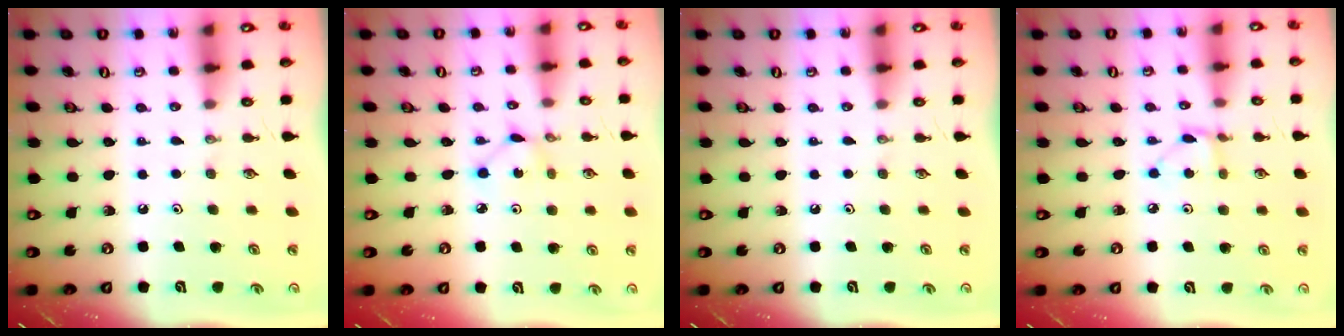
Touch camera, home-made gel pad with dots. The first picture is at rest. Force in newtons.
{"total": 2.0, "press": 1.9, "slide": 0.2}
{"total": 0.0}
{"total": 2.8, "press": 2.8, "slide": 0.1}